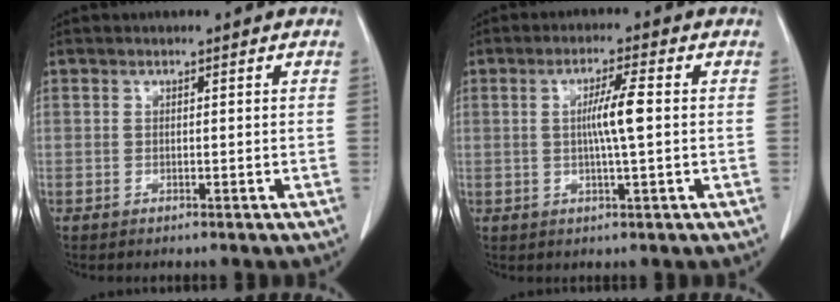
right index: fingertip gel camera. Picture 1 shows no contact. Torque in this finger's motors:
{"motor_torque": [0.28, 0.17, 0.12, 0.07]}